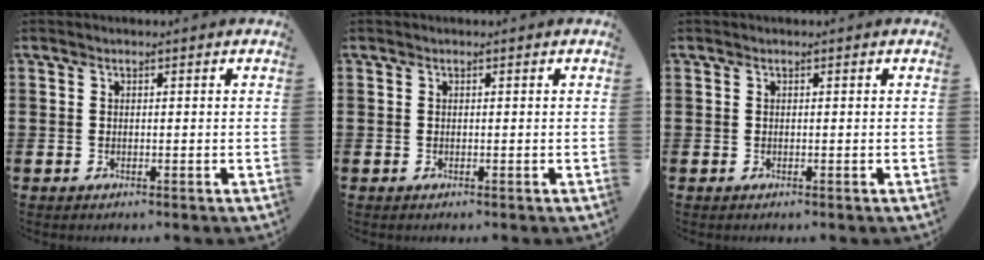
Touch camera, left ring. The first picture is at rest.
{"total": 0.0}
{"total": 0.0}